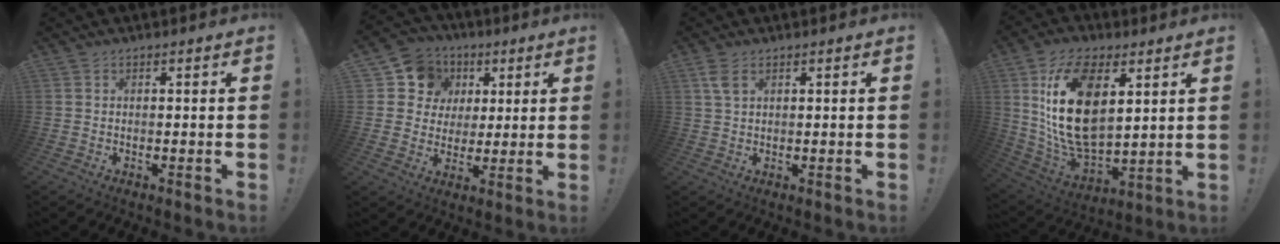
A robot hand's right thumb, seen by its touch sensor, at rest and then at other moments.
{"total": 10.8, "force": [3.2, 9.9, 2.7], "torque": [-0.042, -0.012, 0.070]}
{"total": 3.6, "force": [1.7, 1.8, 2.6], "torque": [-0.053, 0.001, 0.032]}
{"total": 21.8, "force": [6.7, 12.2, 16.8], "torque": [-0.345, -0.030, 0.115]}